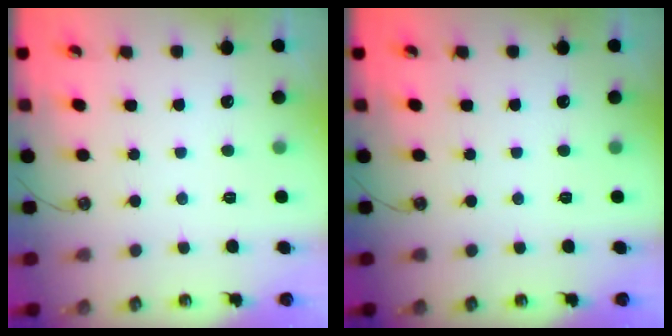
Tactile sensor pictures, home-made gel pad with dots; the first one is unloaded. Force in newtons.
{"total": 0.0}